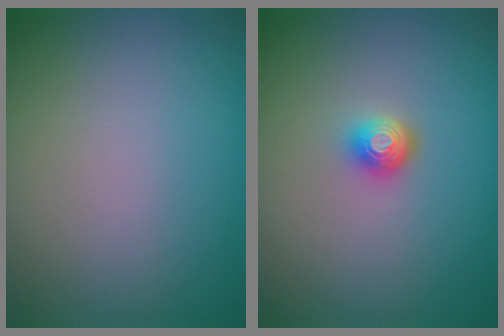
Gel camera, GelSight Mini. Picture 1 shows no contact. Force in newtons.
{"total": 1.9, "press": 1.4, "slide": 1.3}